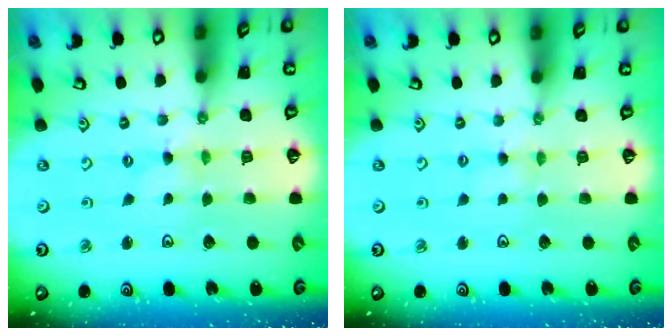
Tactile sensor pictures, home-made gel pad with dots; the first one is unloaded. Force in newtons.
{"total": 2.3, "press": 2.3, "slide": 0.4}